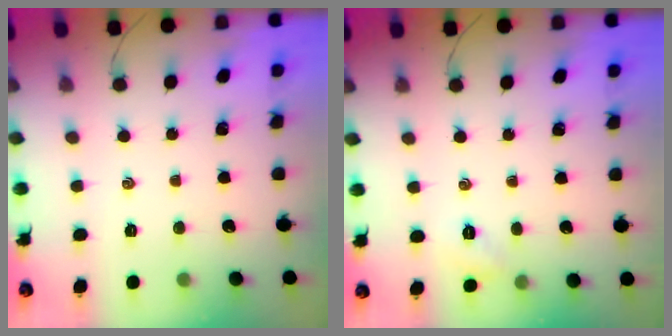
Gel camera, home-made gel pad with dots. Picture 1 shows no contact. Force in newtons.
{"total": 2.6, "press": 2.6, "slide": 0.6}